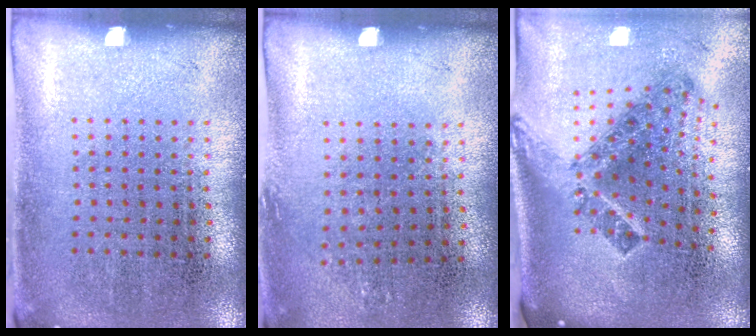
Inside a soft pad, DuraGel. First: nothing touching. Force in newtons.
{"total": 0.9, "press": 0.6, "slide": 0.6}
{"total": 2.0, "press": 1.3, "slide": 1.6}